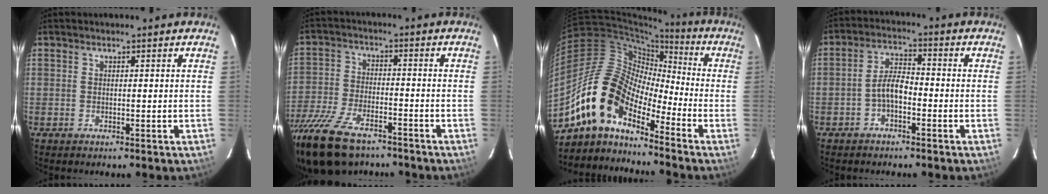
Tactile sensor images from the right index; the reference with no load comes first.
{"total": 16.9, "force": [-12.6, 7.0, 8.8], "torque": [-0.204, -0.034, -0.228]}
{"total": 14.1, "force": [-10.1, 5.6, 8.0], "torque": [-0.130, 0.011, -0.210]}
{"total": 4.5, "force": [-2.3, 1.9, 3.4], "torque": [-0.070, 0.015, -0.043]}